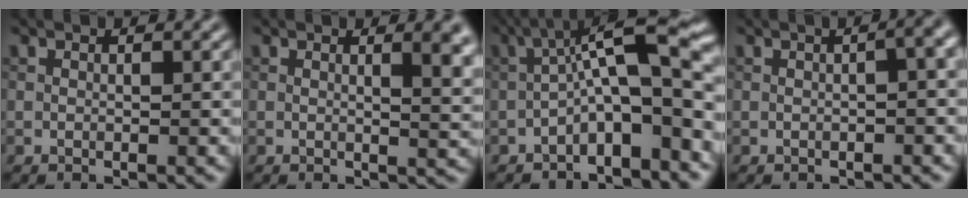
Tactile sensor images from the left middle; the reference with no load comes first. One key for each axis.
{"total": 3.9, "fx": 0.8, "fy": 1.2, "fz": 3.7, "tx": -0.038, "ty": 0.007, "tz": 0.009}
{"total": 9.6, "fx": -2.5, "fy": 2.6, "fz": 8.9, "tx": -0.132, "ty": 0.034, "tz": -0.048}
{"total": 3.1, "fx": -0.2, "fy": 1.0, "fz": 2.9, "tx": -0.033, "ty": 0.011, "tz": -0.007}